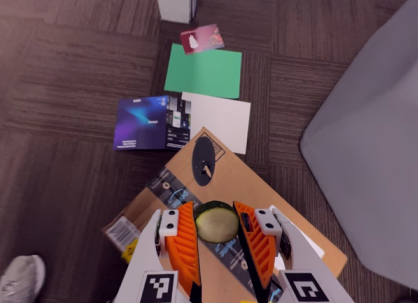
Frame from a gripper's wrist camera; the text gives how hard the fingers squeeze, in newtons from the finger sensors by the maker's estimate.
{"total": 10.0, "left": 9.9, "right": 10.1}